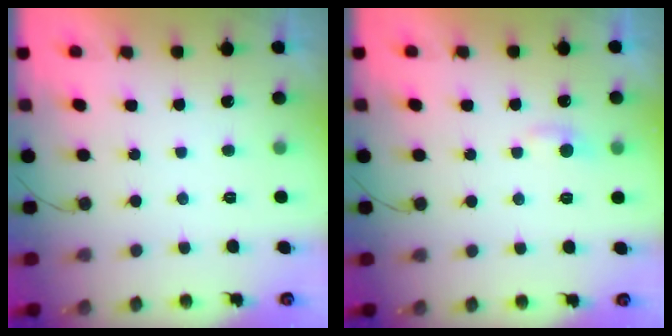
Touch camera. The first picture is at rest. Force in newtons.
{"total": 4.6, "press": 4.5, "slide": 0.5}